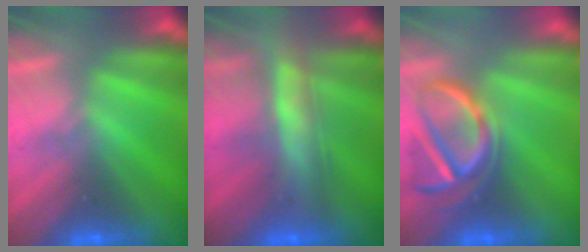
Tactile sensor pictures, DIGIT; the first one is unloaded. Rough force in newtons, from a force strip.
{"total": 7.5}
{"total": 3.6}